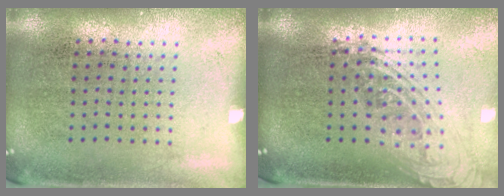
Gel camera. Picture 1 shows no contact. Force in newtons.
{"total": 2.1, "press": 1.6, "slide": 1.5}